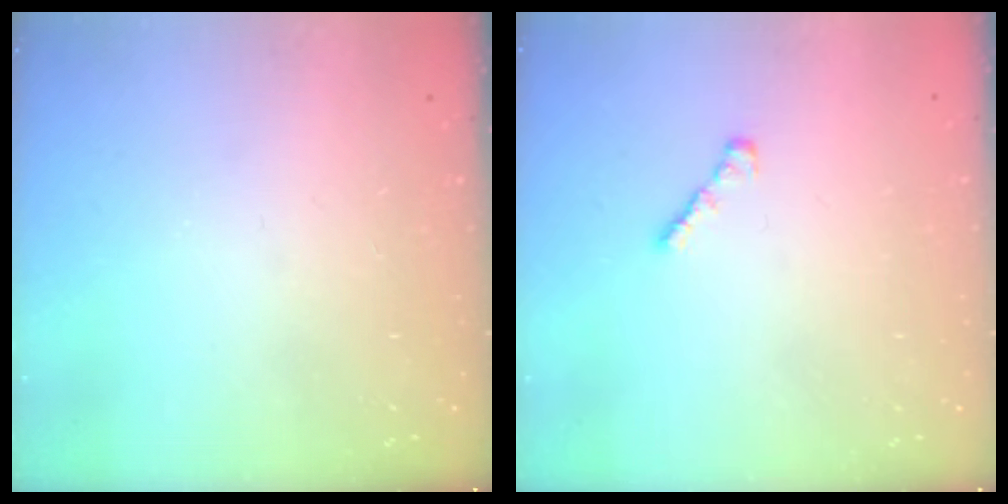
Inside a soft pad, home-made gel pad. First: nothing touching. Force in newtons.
{"total": 1.3, "press": 1.3, "slide": 0.4}